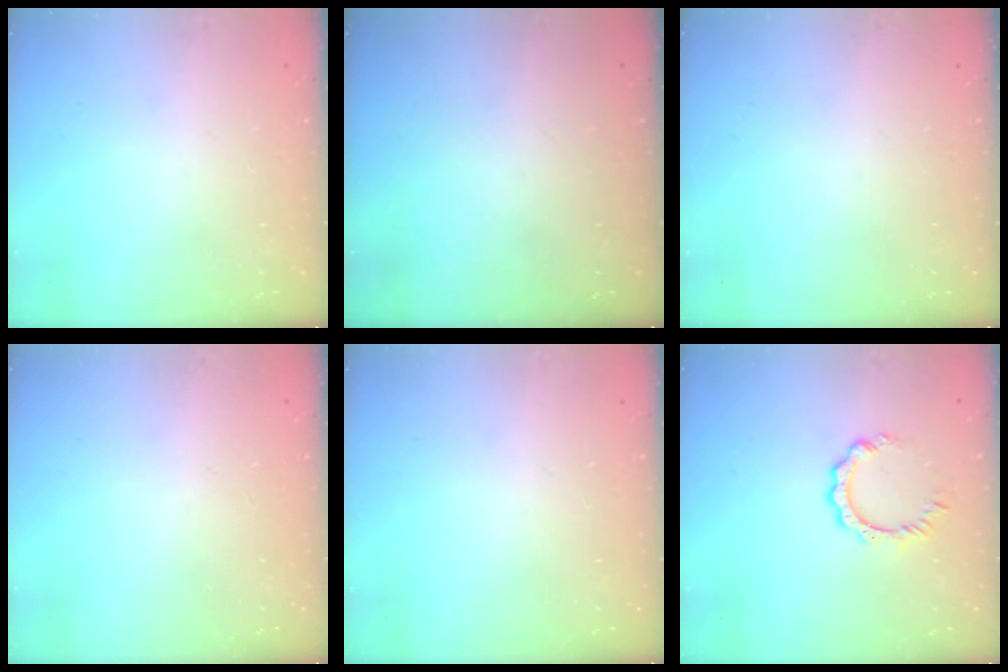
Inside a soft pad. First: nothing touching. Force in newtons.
{"total": 0.0}
{"total": 0.0}
{"total": 1.7, "press": 1.6, "slide": 0.8}
{"total": 0.0}
{"total": 5.1, "press": 5.1, "slide": 0.3}